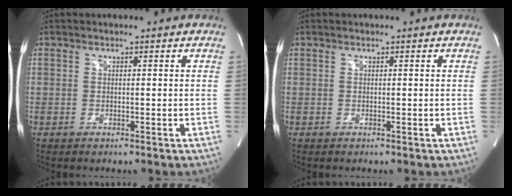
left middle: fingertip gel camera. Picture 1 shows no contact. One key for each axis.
{"total": 0.0}